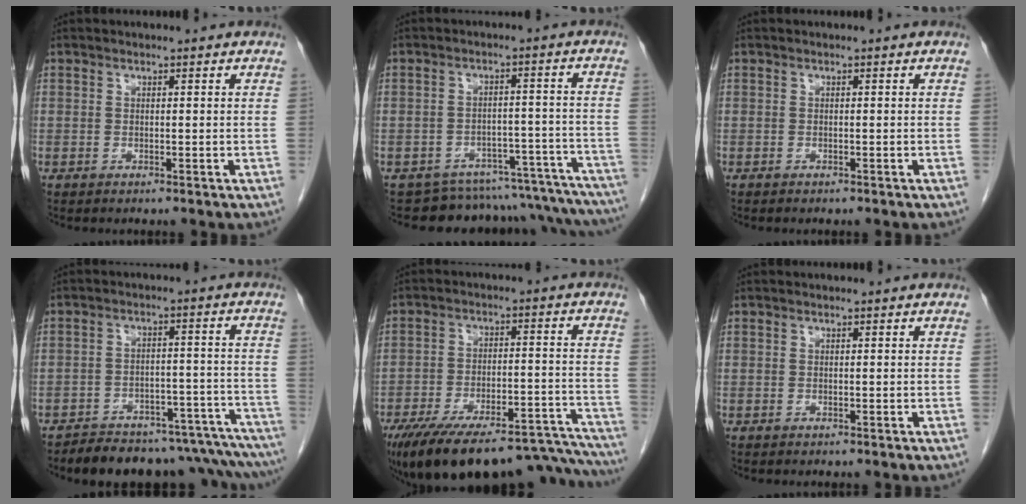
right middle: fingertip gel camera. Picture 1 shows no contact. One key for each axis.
{"total": 18.7, "fx": -18.2, "fy": 4.1, "fz": 2.1, "tx": 0.002, "ty": 0.043, "tz": -0.208}
{"total": 1.1, "fx": -0.9, "fy": 0.3, "fz": 0.5, "tx": -0.015, "ty": -0.003, "tz": -0.010}
{"total": 19.9, "fx": -18.6, "fy": 4.1, "fz": 5.9, "tx": -0.024, "ty": 0.026, "tz": -0.233}
{"total": 26.6, "fx": -23.4, "fy": 5.3, "fz": 11.3, "tx": -0.139, "ty": -0.002, "tz": -0.326}
{"total": 0.0}